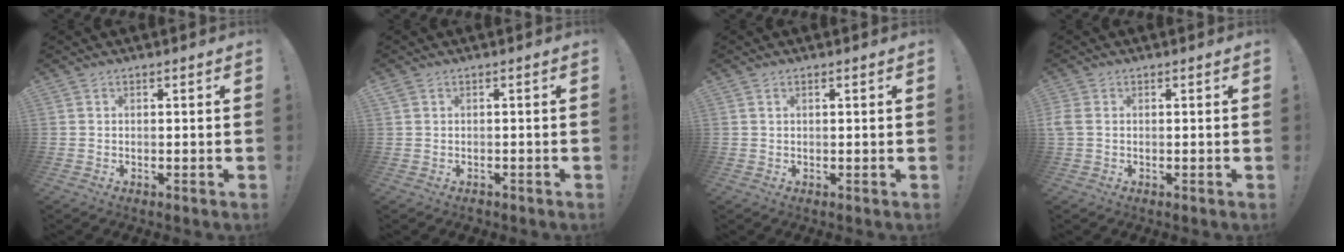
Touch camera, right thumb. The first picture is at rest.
{"total": 1.2, "force": [-0.1, 1.1, 0.4], "torque": [-0.006, -0.001, -0.001]}
{"total": 0.7, "force": [0.4, 0.2, 0.5], "torque": [-0.014, 0.003, 0.007]}
{"total": 2.8, "force": [0.2, 2.0, 2.0], "torque": [-0.047, 0.006, 0.006]}